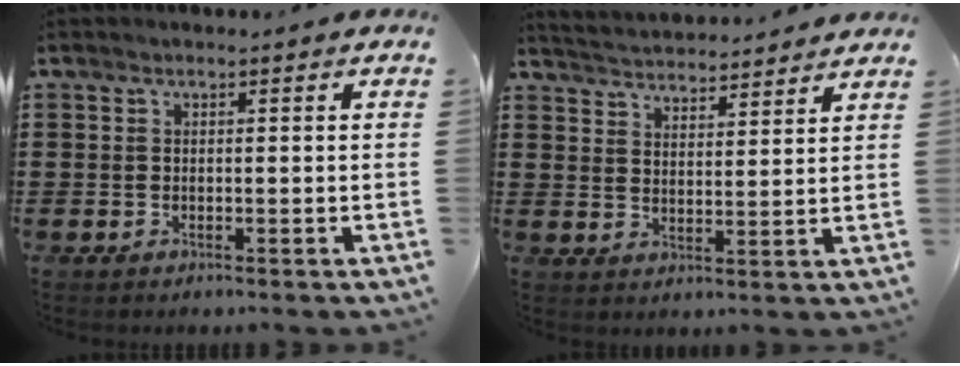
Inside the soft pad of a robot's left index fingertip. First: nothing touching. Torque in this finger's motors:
{"motor_torque": [1.08, -1.06, 0.21, 0.06]}